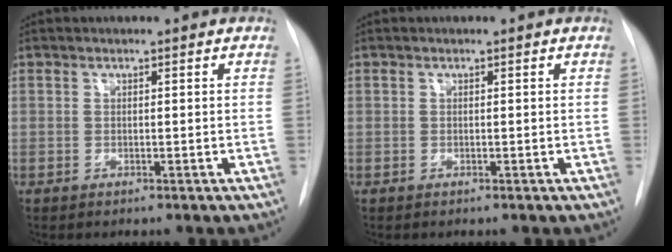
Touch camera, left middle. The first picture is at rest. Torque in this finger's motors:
{"motor_torque": [0.27, -0.28, 0.00, 0.01]}